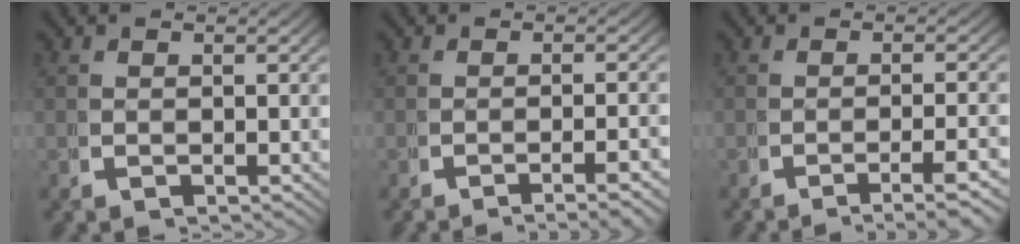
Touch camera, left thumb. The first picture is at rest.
{"total": 3.4, "force": [-2.7, 0.2, 2.1], "torque": [-0.025, 0.002, -0.043]}
{"total": 4.2, "force": [-2.9, 0.6, 3.0], "torque": [-0.044, -0.004, -0.043]}